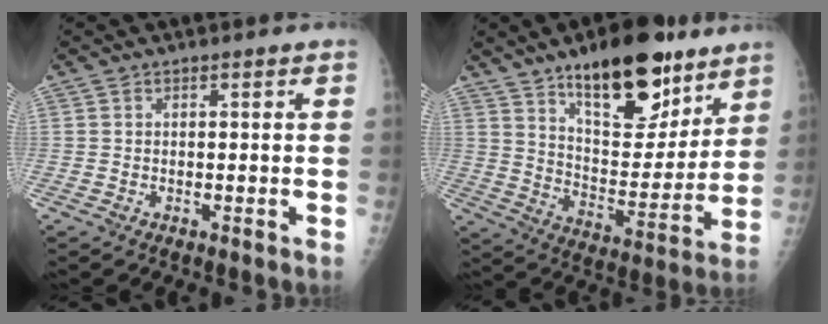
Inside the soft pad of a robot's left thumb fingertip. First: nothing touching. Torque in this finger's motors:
{"motor_torque": [0.41, 0.41, 0.74, -1.17, 0.09]}